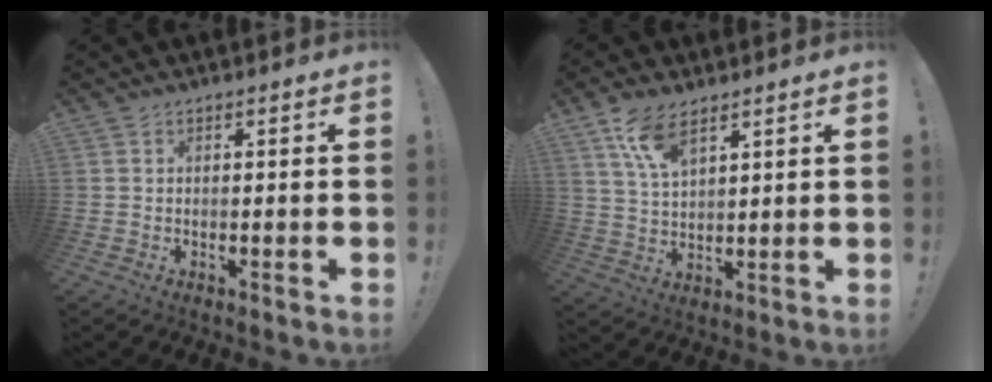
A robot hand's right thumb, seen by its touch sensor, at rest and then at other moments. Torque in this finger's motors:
{"motor_torque": [0.22, 0.35, 0.75, 0.40, 0.05]}